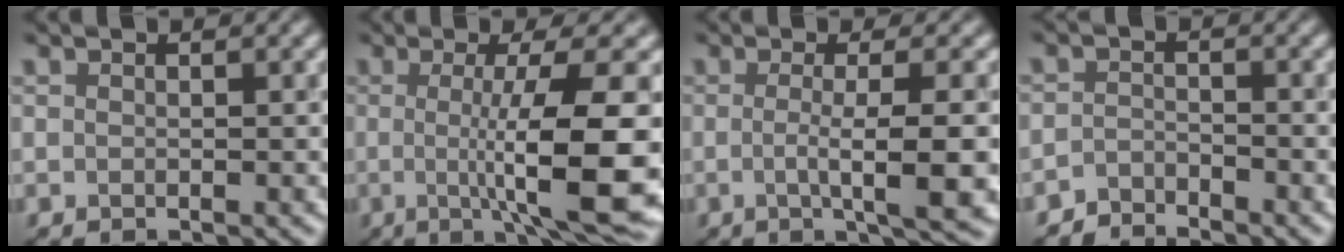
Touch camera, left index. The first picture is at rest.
{"total": 11.3, "force": [-1.2, 2.4, 11.0], "torque": [-0.142, -0.010, -0.013]}
{"total": 6.1, "force": [-1.1, 1.3, 5.8], "torque": [-0.083, 0.000, -0.013]}
{"total": 2.1, "force": [-2.1, 0.2, -0.3], "torque": [0.006, 0.006, -0.046]}